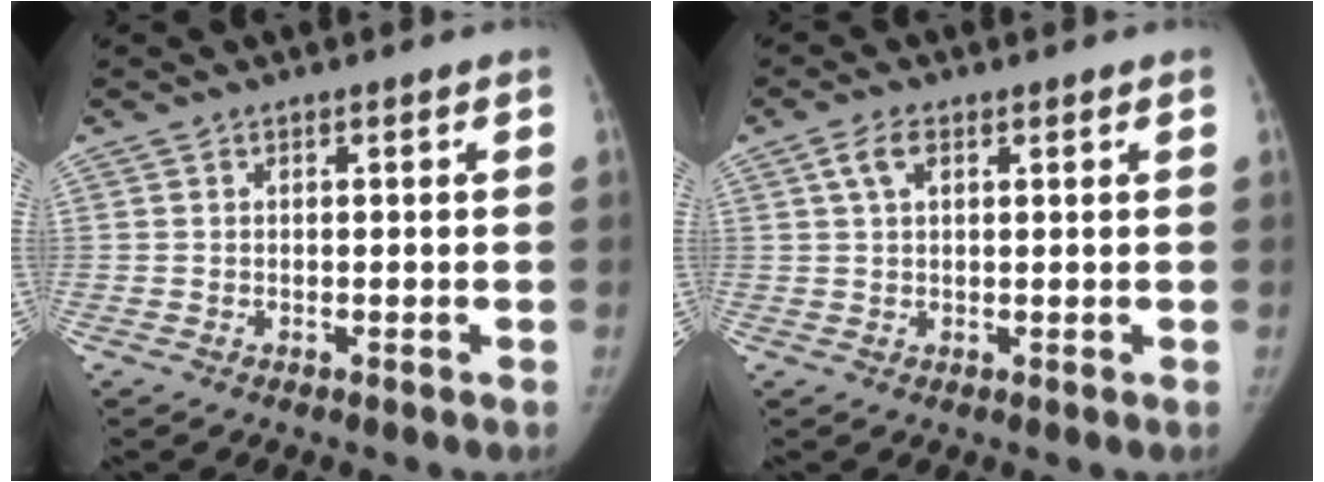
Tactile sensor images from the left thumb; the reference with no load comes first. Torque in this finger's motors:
{"motor_torque": [1.00, 0.93, 0.45, -0.73, 0.05]}